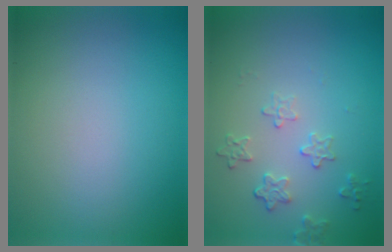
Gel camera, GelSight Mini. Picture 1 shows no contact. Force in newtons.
{"total": 1.9, "press": 1.3, "slide": 1.4}